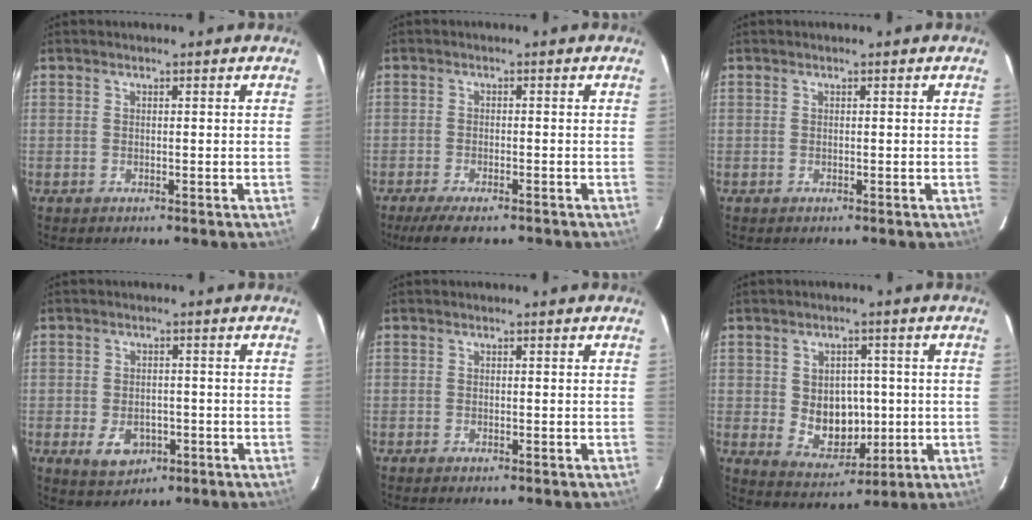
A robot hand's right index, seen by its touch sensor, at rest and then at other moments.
{"total": 7.3, "force": [-5.9, 1.5, 4.1], "torque": [-0.095, -0.027, -0.100]}
{"total": 0.0}
{"total": 6.2, "force": [-2.4, 4.5, 3.6], "torque": [-0.080, -0.004, -0.028]}
{"total": 0.6, "force": [-0.5, -0.1, 0.3], "torque": [-0.007, -0.003, -0.012]}
{"total": 8.6, "force": [-0.2, 7.1, 4.9], "torque": [-0.095, 0.001, 0.018]}